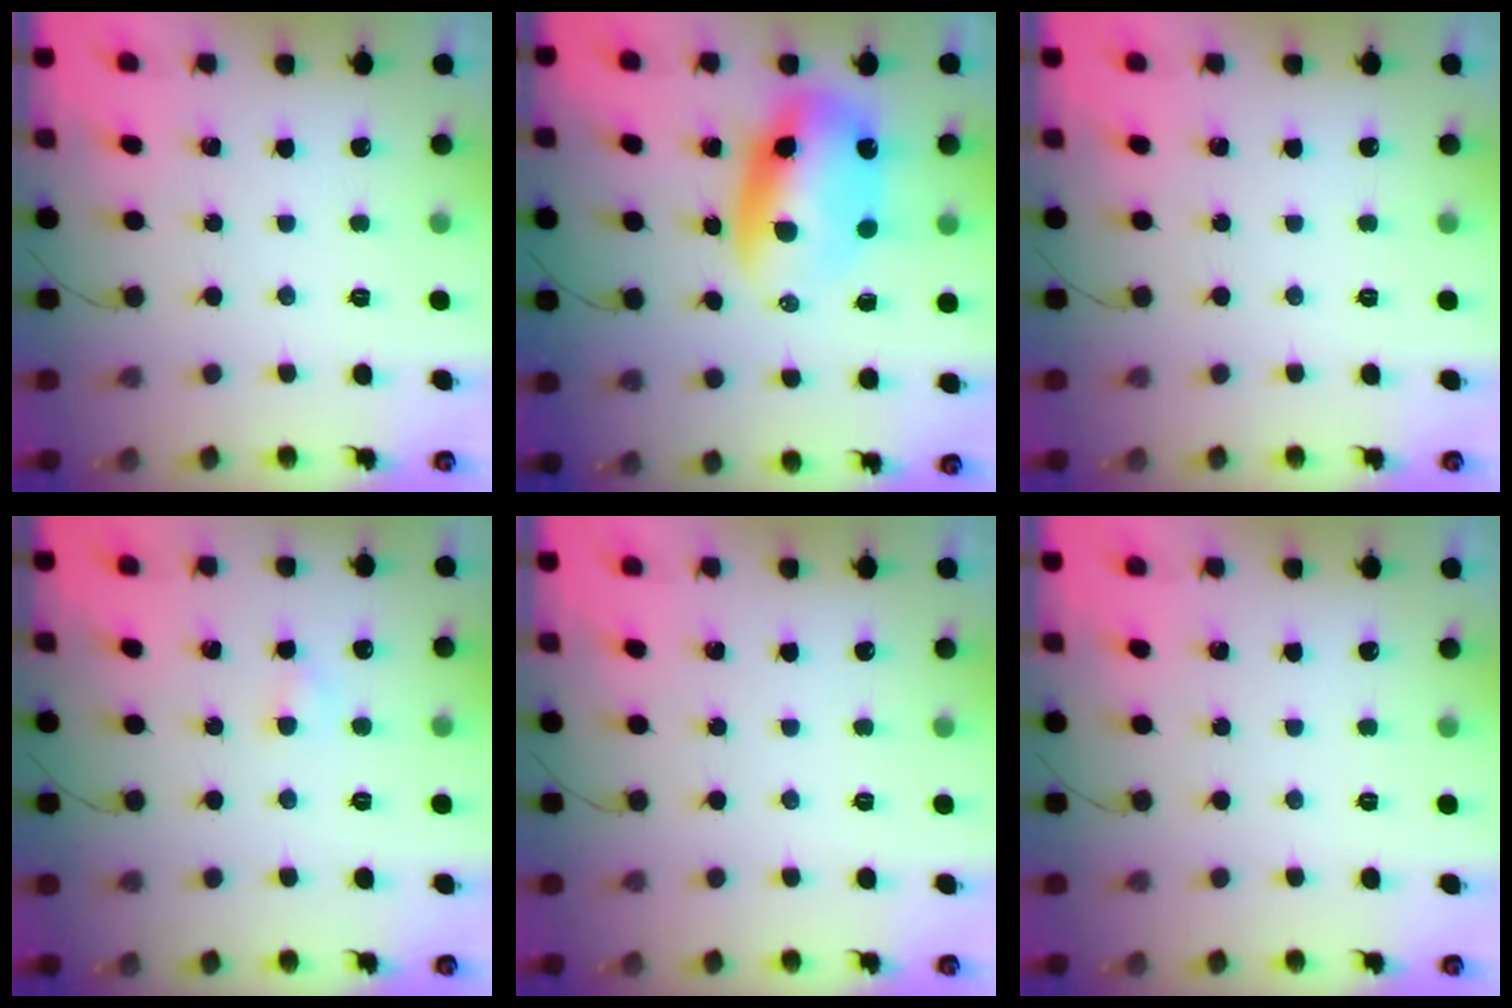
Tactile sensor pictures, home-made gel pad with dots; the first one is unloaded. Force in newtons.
{"total": 12.3, "press": 11.9, "slide": 3.0}
{"total": 0.0}
{"total": 2.6, "press": 2.4, "slide": 0.9}
{"total": 0.0}
{"total": 0.0}